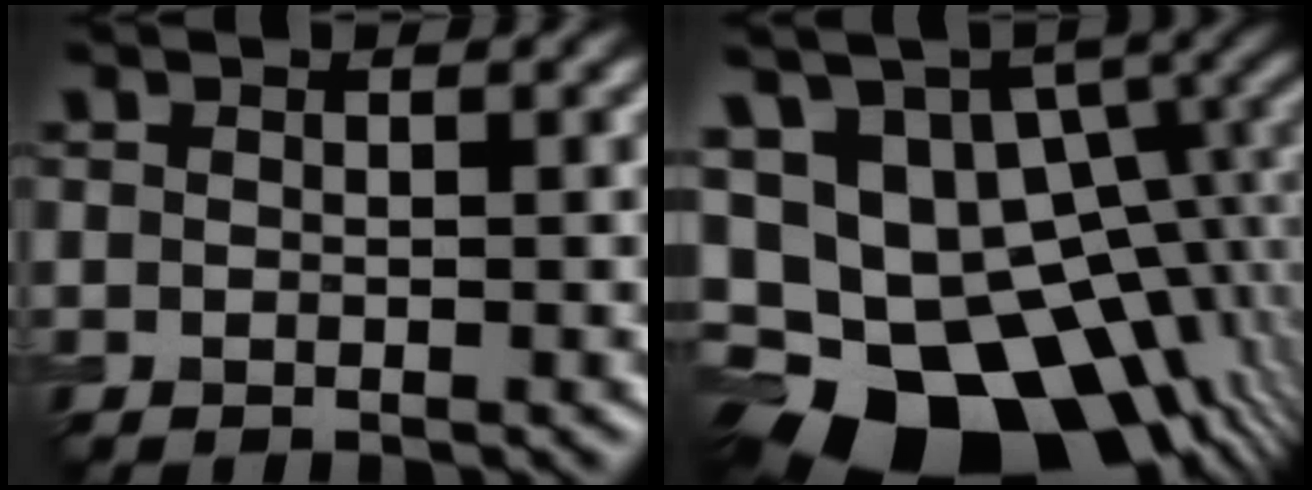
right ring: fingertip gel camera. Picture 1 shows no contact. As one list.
[{"total": 18.9, "force": [-5.0, 12.4, 13.4], "torque": [-0.206, -0.022, -0.068]}]